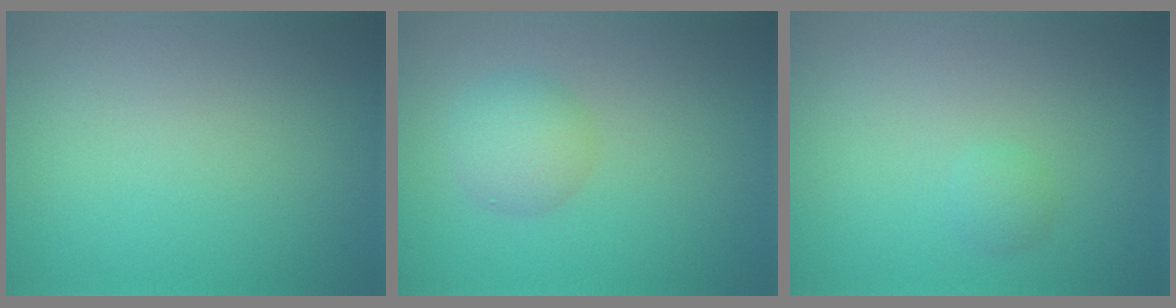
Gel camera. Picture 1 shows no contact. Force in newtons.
{"total": 2.9, "press": 2.9, "slide": 0.1}
{"total": 0.9, "press": 0.8, "slide": 0.0}